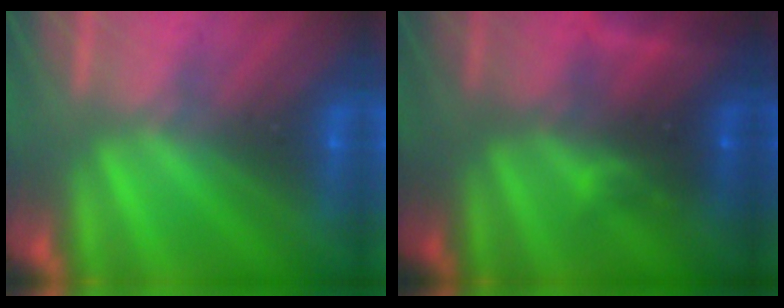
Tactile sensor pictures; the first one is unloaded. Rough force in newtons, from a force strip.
{"total": 2.6}